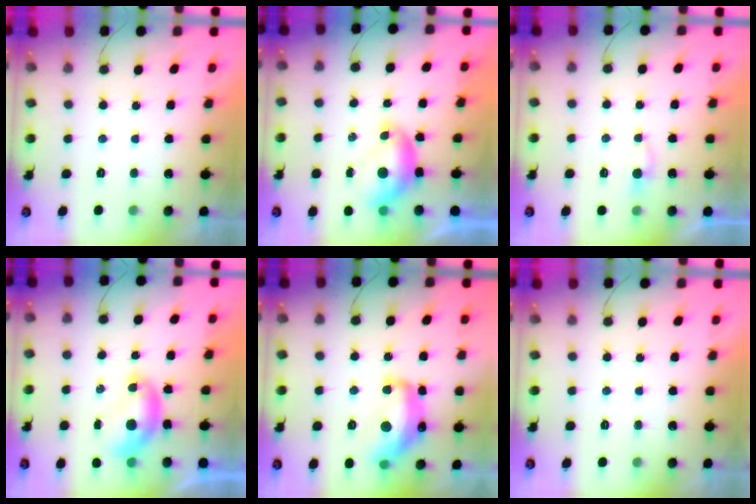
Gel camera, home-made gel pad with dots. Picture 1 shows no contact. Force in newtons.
{"total": 7.4, "press": 7.3, "slide": 1.1}
{"total": 2.3, "press": 2.3, "slide": 0.3}
{"total": 6.8, "press": 6.7, "slide": 0.4}
{"total": 15.3, "press": 15.3, "slide": 1.0}
{"total": 0.0}